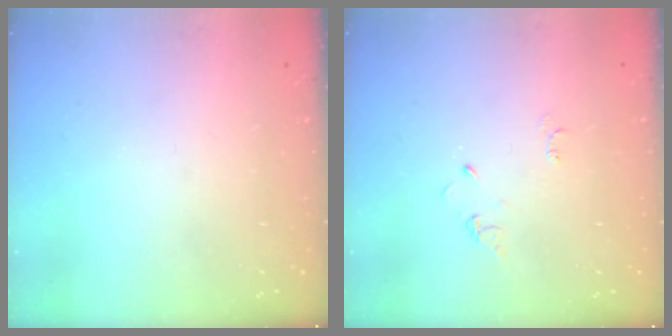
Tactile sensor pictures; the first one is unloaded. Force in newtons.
{"total": 4.5, "press": 4.5, "slide": 0.8}